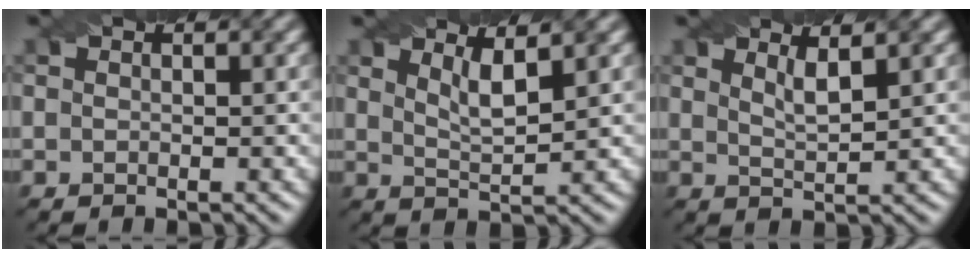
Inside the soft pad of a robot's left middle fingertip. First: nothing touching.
{"total": 2.8, "force": [1.8, 0.6, 2.1], "torque": [-0.033, -0.002, 0.031]}
{"total": 2.1, "force": [1.3, 0.4, 1.5], "torque": [-0.023, -0.003, 0.024]}